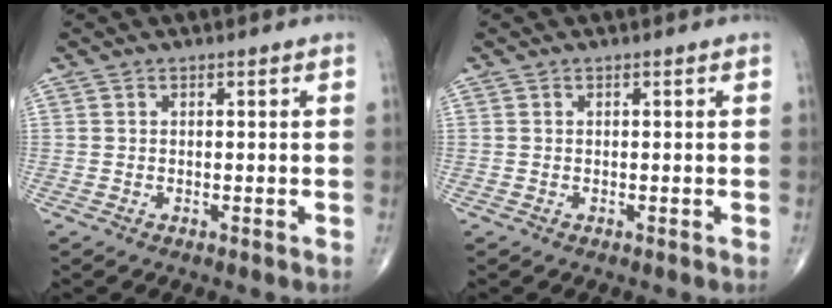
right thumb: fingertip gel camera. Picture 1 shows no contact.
{"total": 0.0}